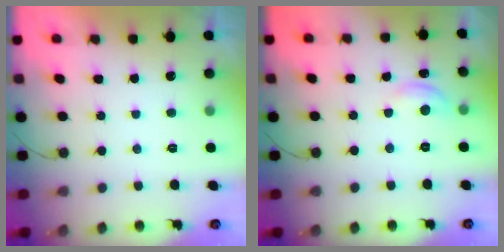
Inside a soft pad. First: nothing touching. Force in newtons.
{"total": 5.9, "press": 5.8, "slide": 0.6}